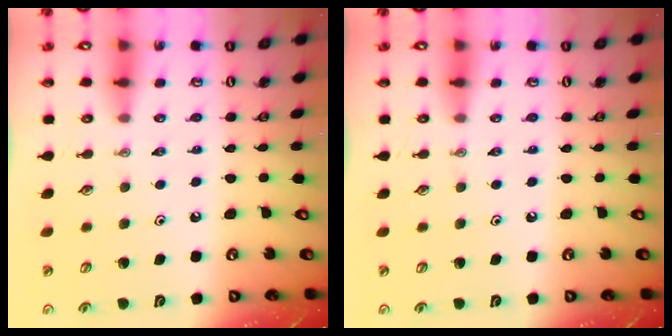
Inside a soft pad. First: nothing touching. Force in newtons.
{"total": 0.0}